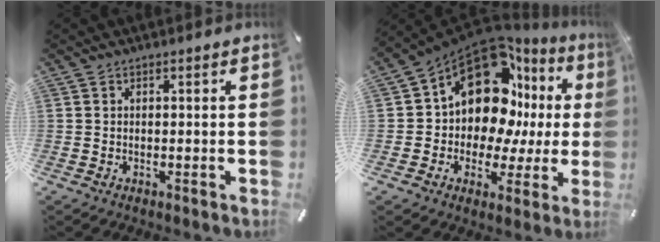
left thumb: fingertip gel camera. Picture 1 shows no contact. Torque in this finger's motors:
{"motor_torque": [1.96, 2.50, 1.61, -1.16, 0.35]}